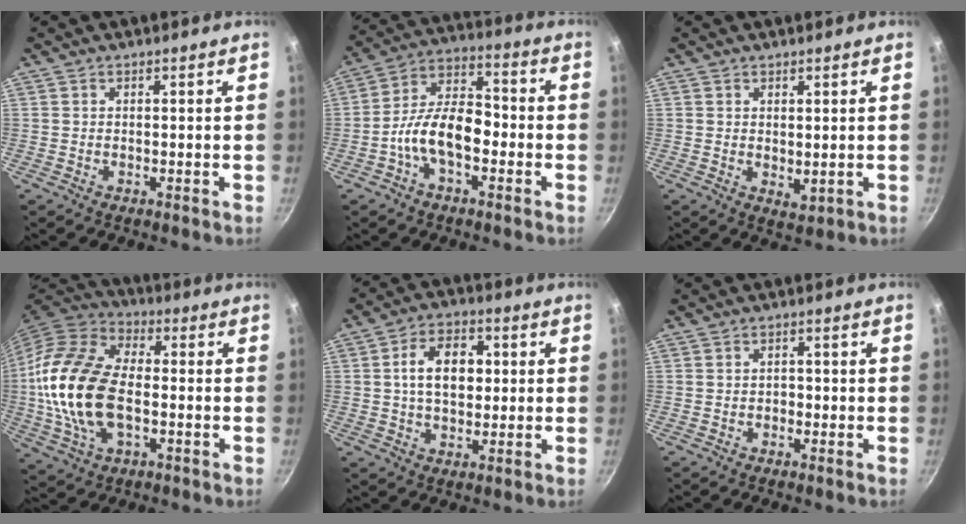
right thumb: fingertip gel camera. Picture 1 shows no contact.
{"total": 11.5, "force": [-3.7, 6.2, 8.9], "torque": [-0.137, 0.051, -0.078]}
{"total": 2.6, "force": [1.0, 1.4, 2.0], "torque": [-0.026, -0.015, 0.016]}
{"total": 21.1, "force": [-1.9, 12.3, 17.0], "torque": [-0.330, 0.027, -0.043]}
{"total": 12.0, "force": [1.4, 7.9, 8.8], "torque": [-0.119, 0.017, 0.013]}
{"total": 1.3, "force": [-0.5, 1.0, 0.7], "torque": [-0.007, 0.008, -0.007]}